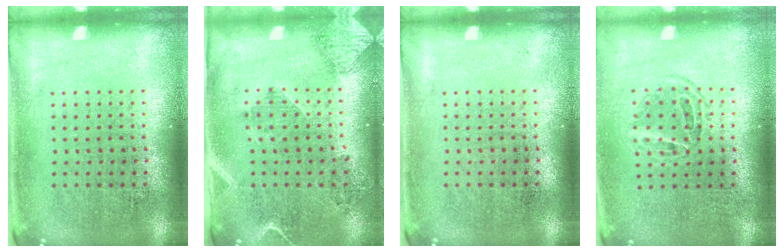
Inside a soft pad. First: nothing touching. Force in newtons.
{"total": 1.9, "press": 1.6, "slide": 0.9}
{"total": 0.0}
{"total": 1.2, "press": 1.0, "slide": 0.6}